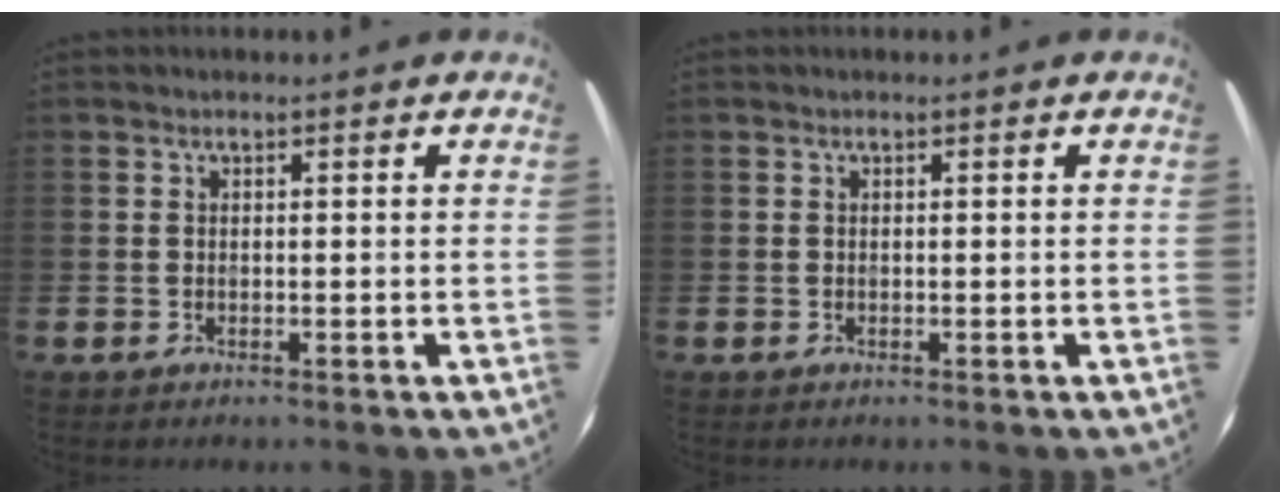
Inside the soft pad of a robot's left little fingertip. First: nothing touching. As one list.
[{"total": 0.0}]